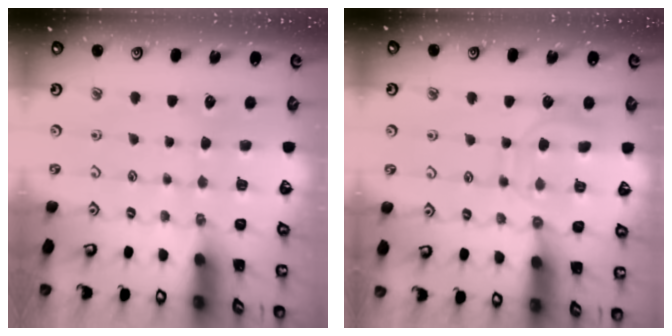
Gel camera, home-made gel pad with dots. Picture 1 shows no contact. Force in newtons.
{"total": 9.5, "press": 9.5, "slide": 0.9}